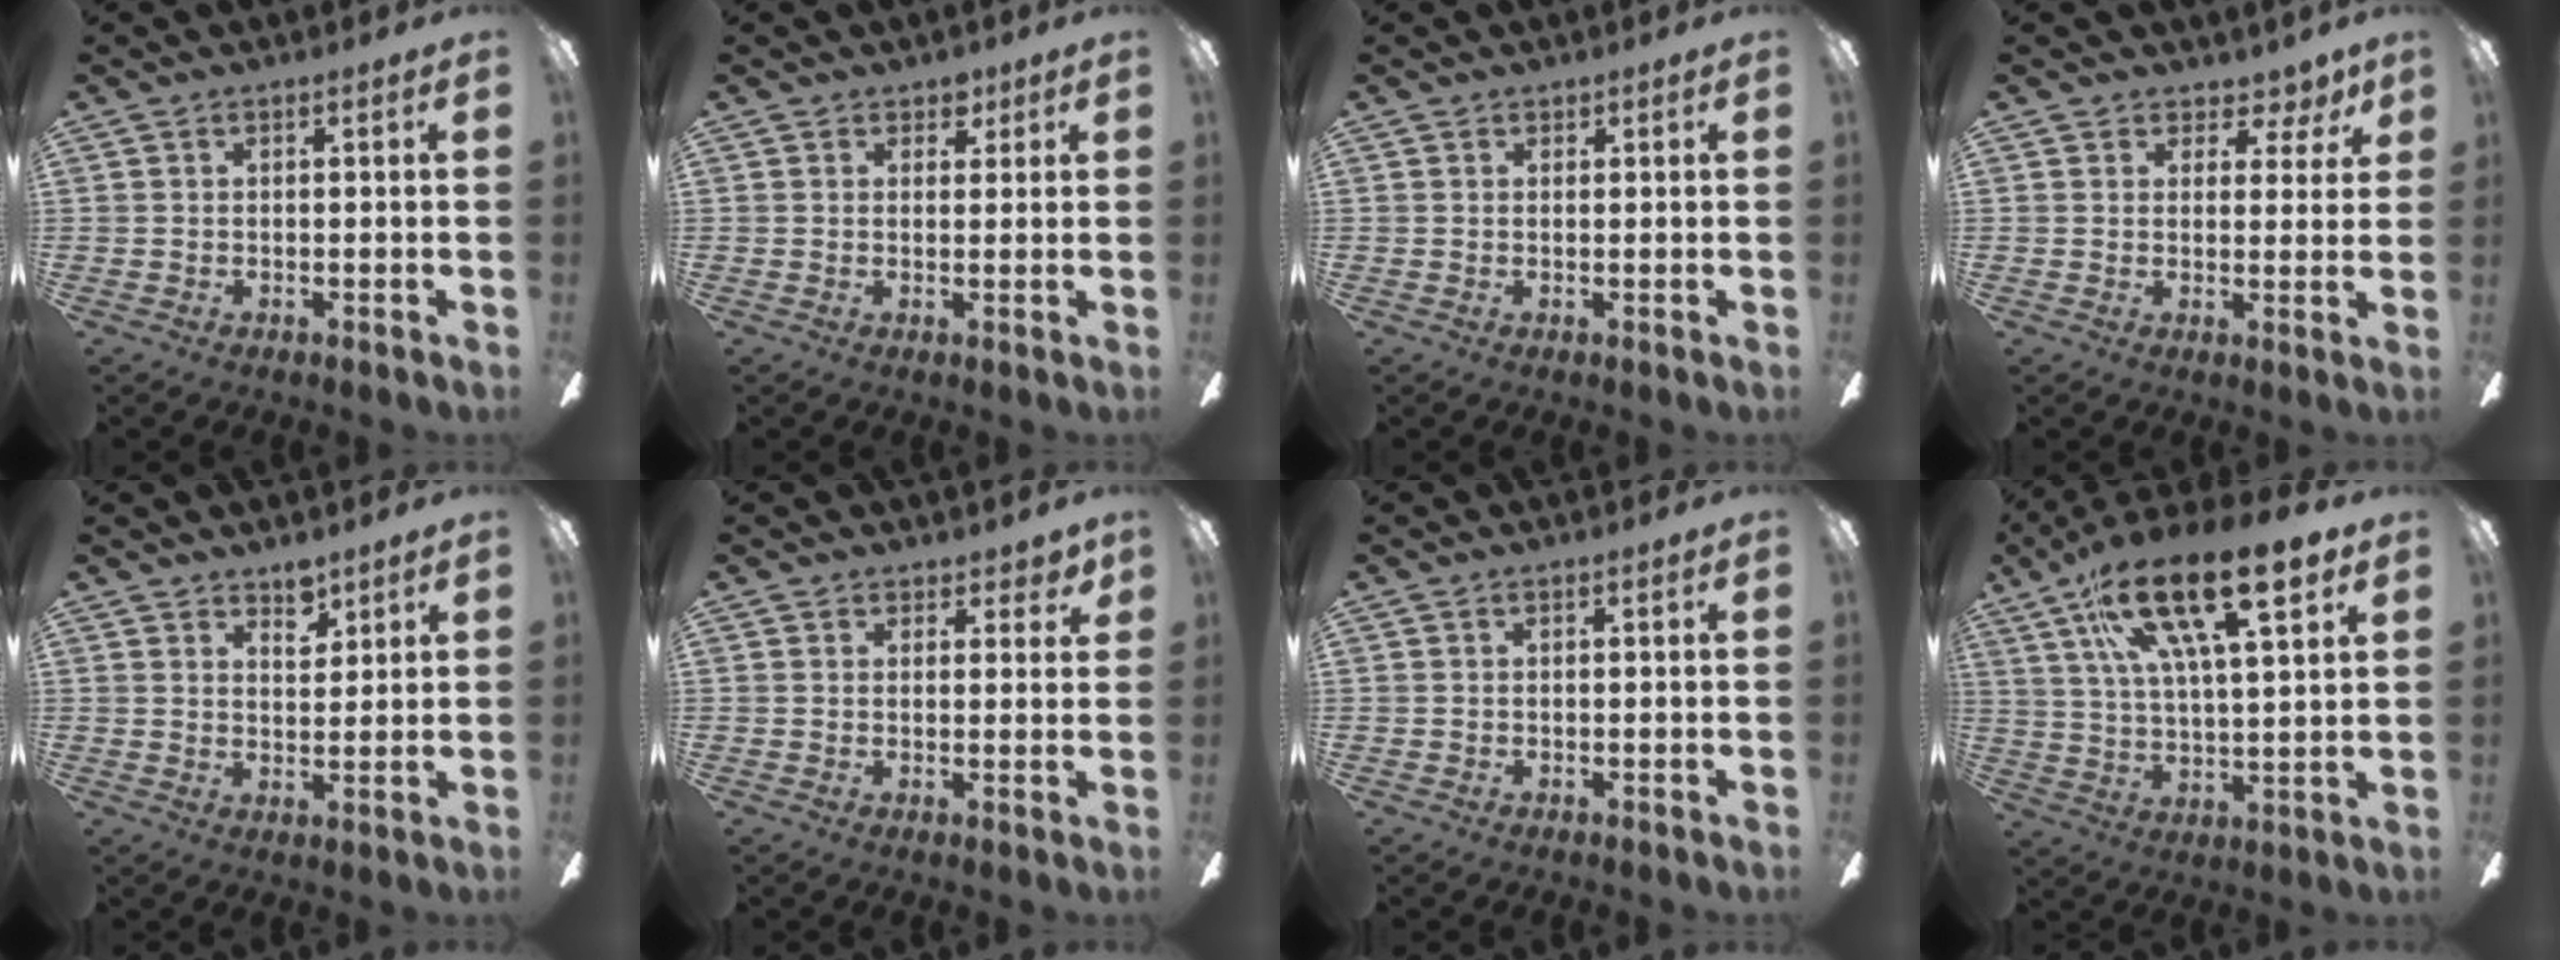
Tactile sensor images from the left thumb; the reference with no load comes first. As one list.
[{"total": 2.8, "force": [1.9, 1.9, 0.8], "torque": [0.005, -0.008, 0.032]}, {"total": 0.6, "force": [0.6, 0.3, 0.0], "torque": [-0.001, -0.001, 0.011]}, {"total": 4.8, "force": [3.5, 3.0, 1.6], "torque": [-0.011, -0.018, 0.059]}, {"total": 4.7, "force": [3.9, 2.0, 1.8], "torque": [-0.011, -0.025, 0.066]}, {"total": 2.9, "force": [2.3, 1.5, 0.9], "torque": [0.004, -0.009, 0.038]}, {"total": 0.0}, {"total": 20.6, "force": [12.6, 6.1, 15.1], "torque": [-0.260, -0.055, 0.204]}]